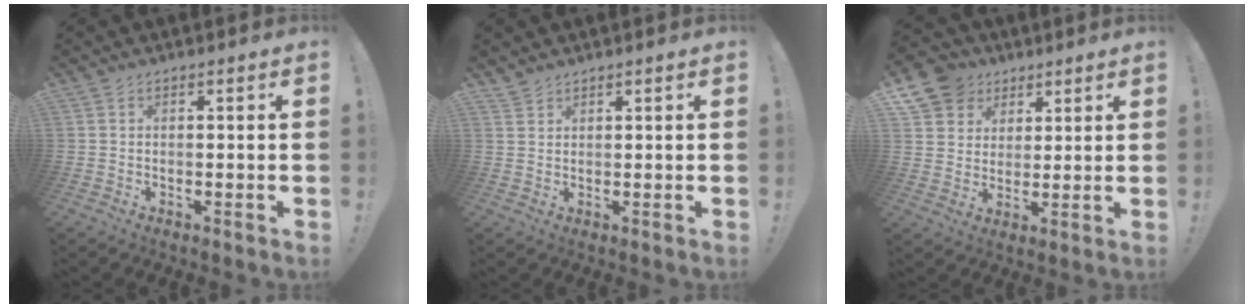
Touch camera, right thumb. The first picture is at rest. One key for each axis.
{"total": 2.0, "fx": 1.9, "fy": 0.5, "fz": 0.2, "tx": -0.001, "ty": -0.012, "tz": 0.036}
{"total": 10.8, "fx": 5.6, "fy": 8.9, "fz": 2.6, "tx": -0.035, "ty": -0.036, "tz": 0.112}